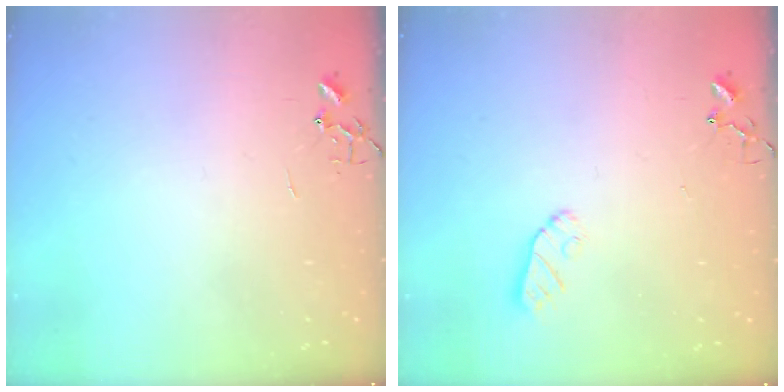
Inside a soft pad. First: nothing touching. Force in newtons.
{"total": 6.5, "press": 6.5, "slide": 0.3}